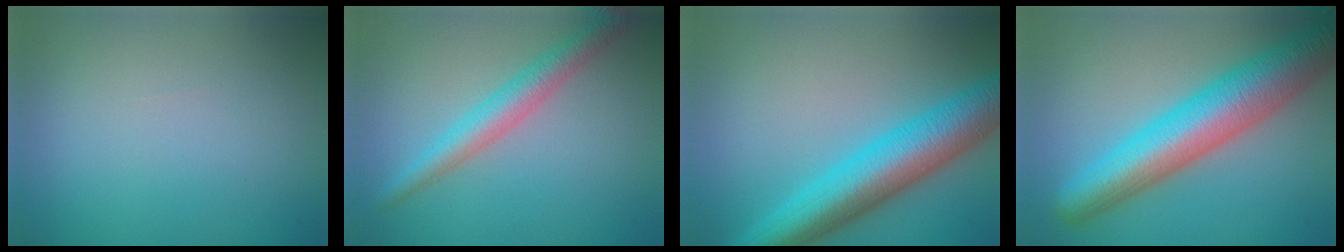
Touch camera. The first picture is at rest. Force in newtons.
{"total": 3.6, "press": 3.6, "slide": 0.0}
{"total": 8.5, "press": 8.5, "slide": 0.3}
{"total": 8.9, "press": 8.9, "slide": 0.4}